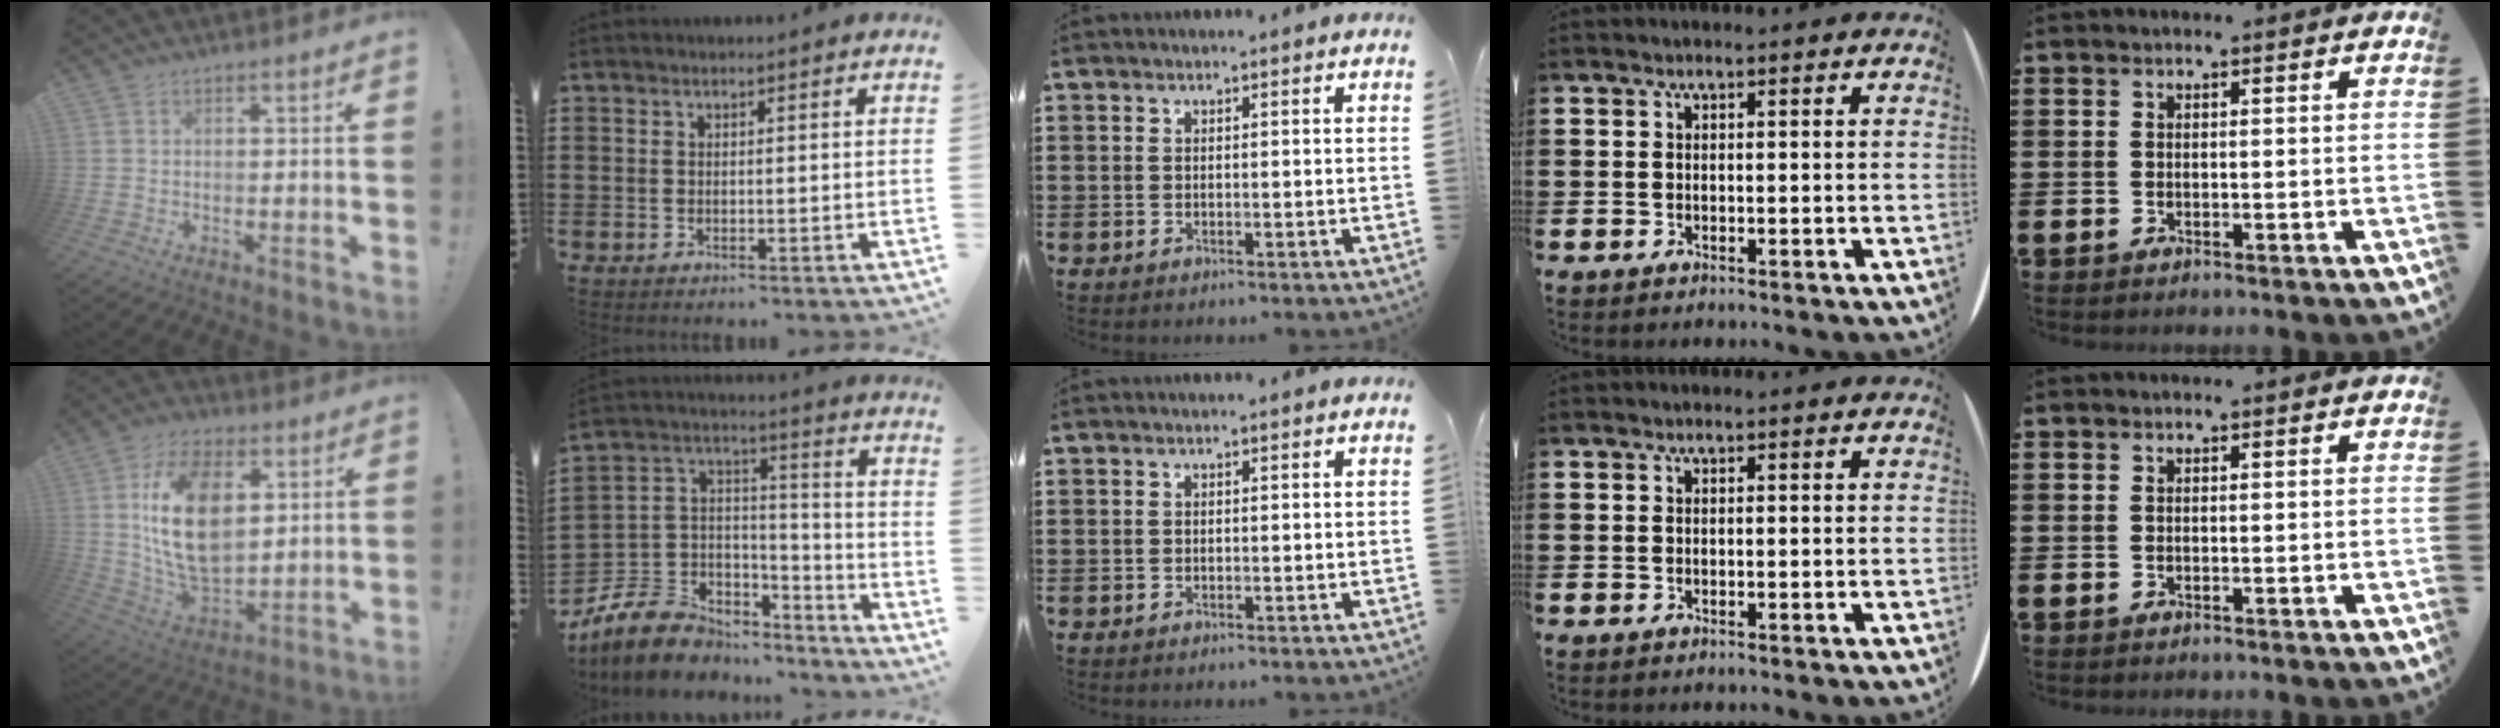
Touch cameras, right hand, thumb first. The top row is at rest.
{"thumb": {"total": 20.9, "force": [5.1, 13.4, 15.2], "torque": [-0.285, -0.019, 0.087]}, "index": {"total": 9.2, "force": [-7.1, 5.5, 2.0], "torque": [-0.075, 0.013, -0.139]}}